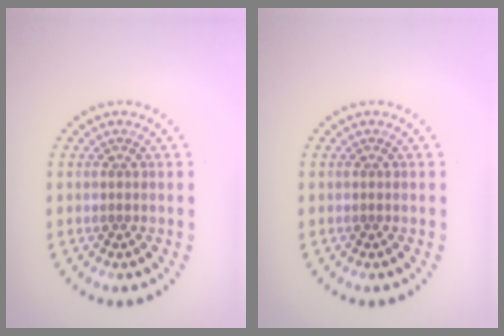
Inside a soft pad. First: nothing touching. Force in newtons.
{"total": 0.0}